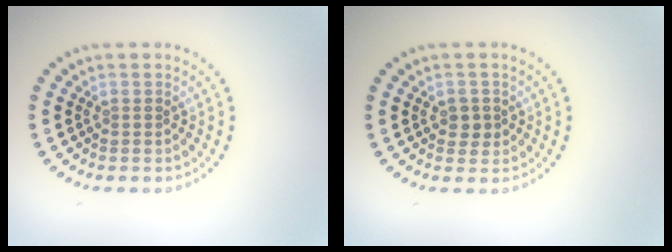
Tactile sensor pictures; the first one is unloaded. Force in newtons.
{"total": 1.5, "press": 1.5, "slide": 0.3}